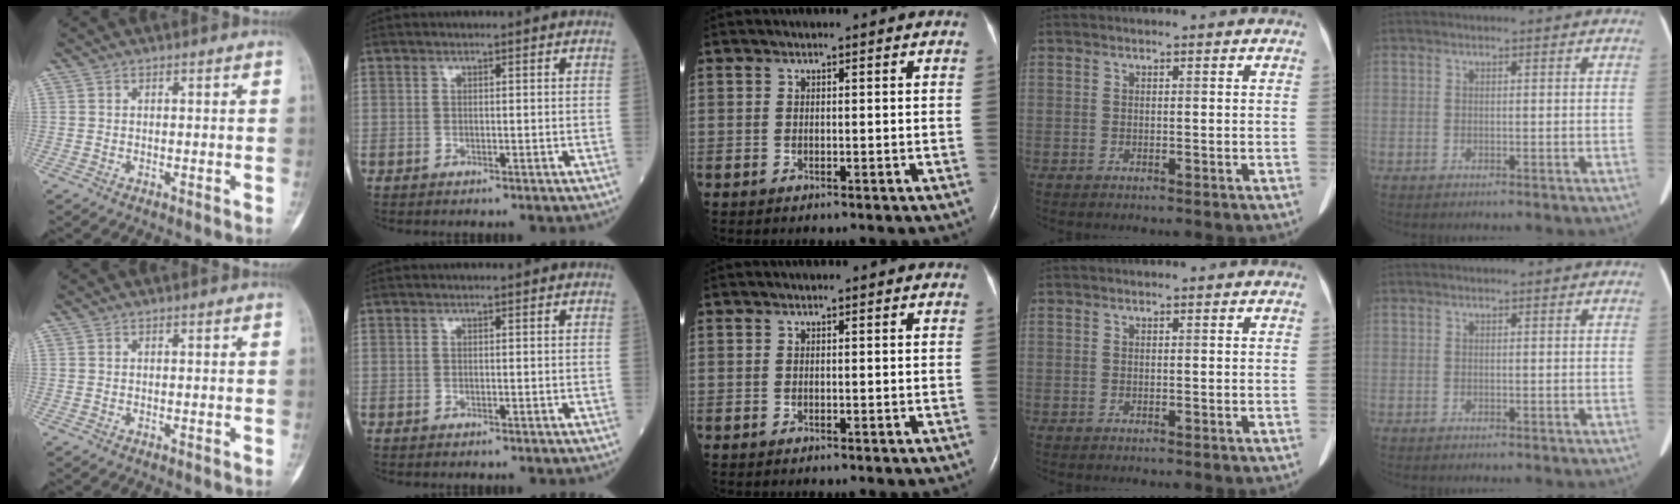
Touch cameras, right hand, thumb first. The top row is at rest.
{}